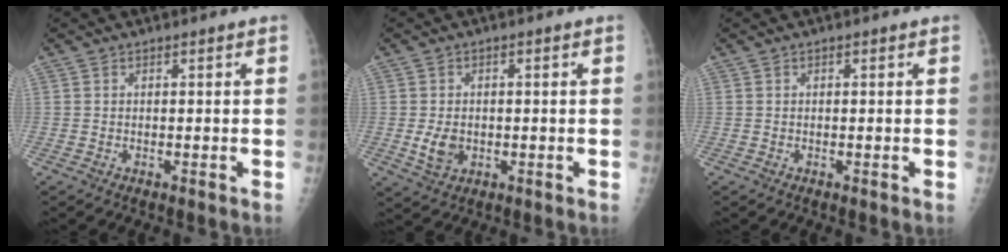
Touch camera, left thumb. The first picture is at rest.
{"total": 4.3, "force": [-0.9, 3.3, 2.6], "torque": [-0.038, -0.004, -0.009]}
{"total": 0.0}